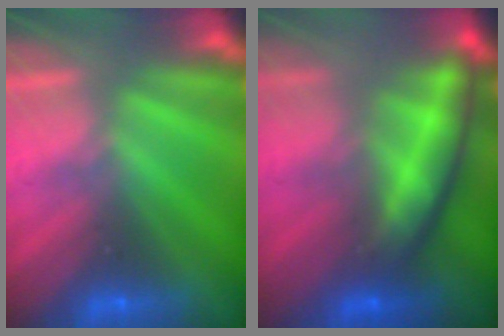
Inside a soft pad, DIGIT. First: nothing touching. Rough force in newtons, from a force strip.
{"total": 7.1}